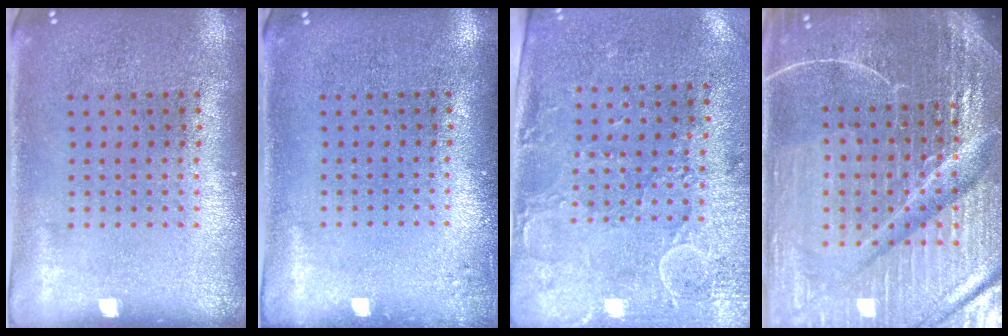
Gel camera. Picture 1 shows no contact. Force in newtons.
{"total": 0.8, "press": 0.8, "slide": 0.2}
{"total": 3.0, "press": 2.4, "slide": 1.7}
{"total": 6.8, "press": 6.0, "slide": 3.3}